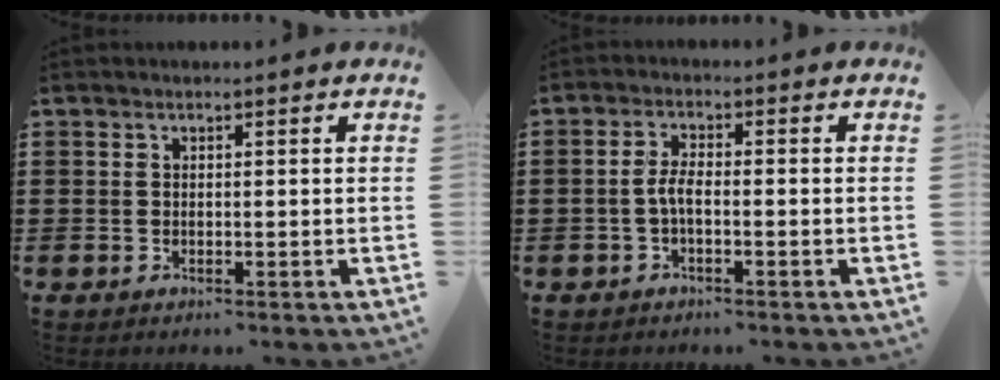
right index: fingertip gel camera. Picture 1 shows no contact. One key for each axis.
{"total": 2.9, "fx": -0.9, "fy": 0.7, "fz": 2.6, "tx": -0.063, "ty": -0.002, "tz": -0.022}